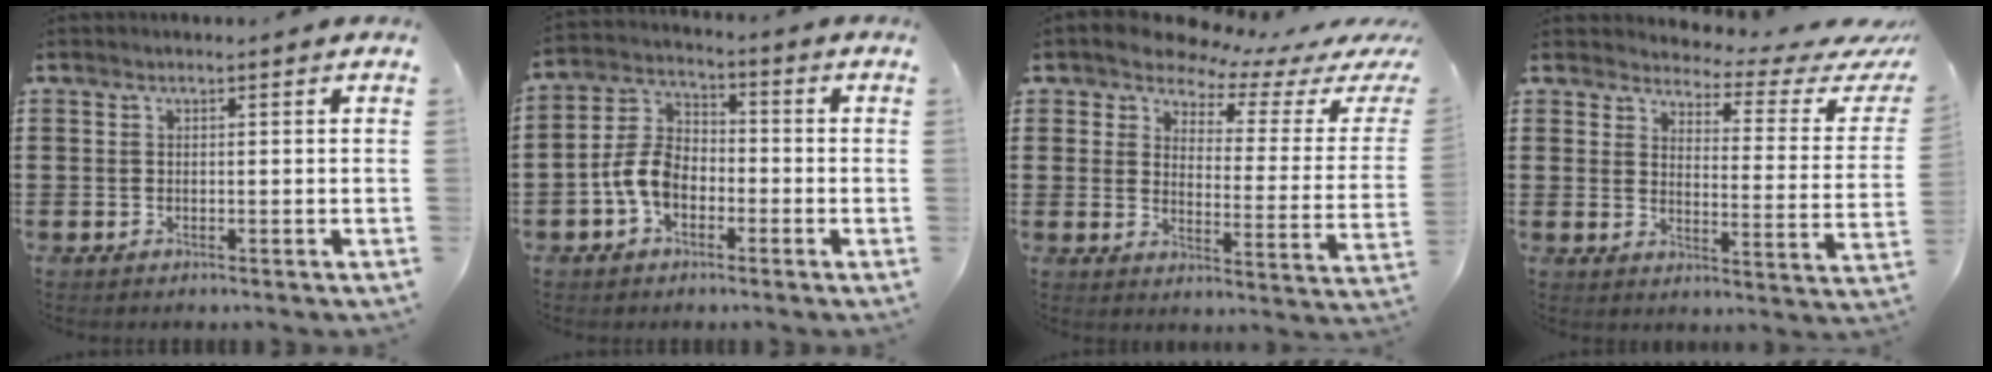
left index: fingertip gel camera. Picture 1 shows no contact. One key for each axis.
{"total": 6.9, "fx": -2.8, "fy": 4.5, "fz": 4.3, "tx": -0.121, "ty": 0.006, "tz": -0.065}
{"total": 5.7, "fx": 5.1, "fy": 2.0, "fz": 1.4, "tx": -0.045, "ty": -0.037, "tz": 0.085}
{"total": 3.5, "fx": 3.0, "fy": 0.9, "fz": 1.4, "tx": -0.034, "ty": -0.030, "tz": 0.042}